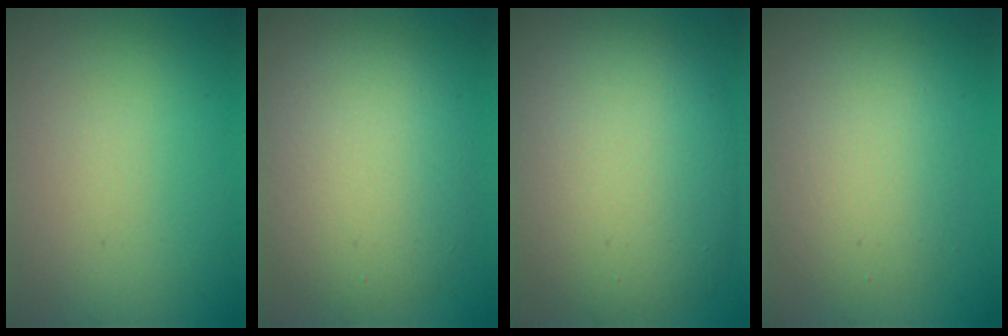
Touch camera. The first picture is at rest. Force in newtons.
{"total": 7.0, "press": 7.0, "slide": 0.2}
{"total": 10.9, "press": 10.8, "slide": 1.1}
{"total": 4.4, "press": 4.4, "slide": 0.3}